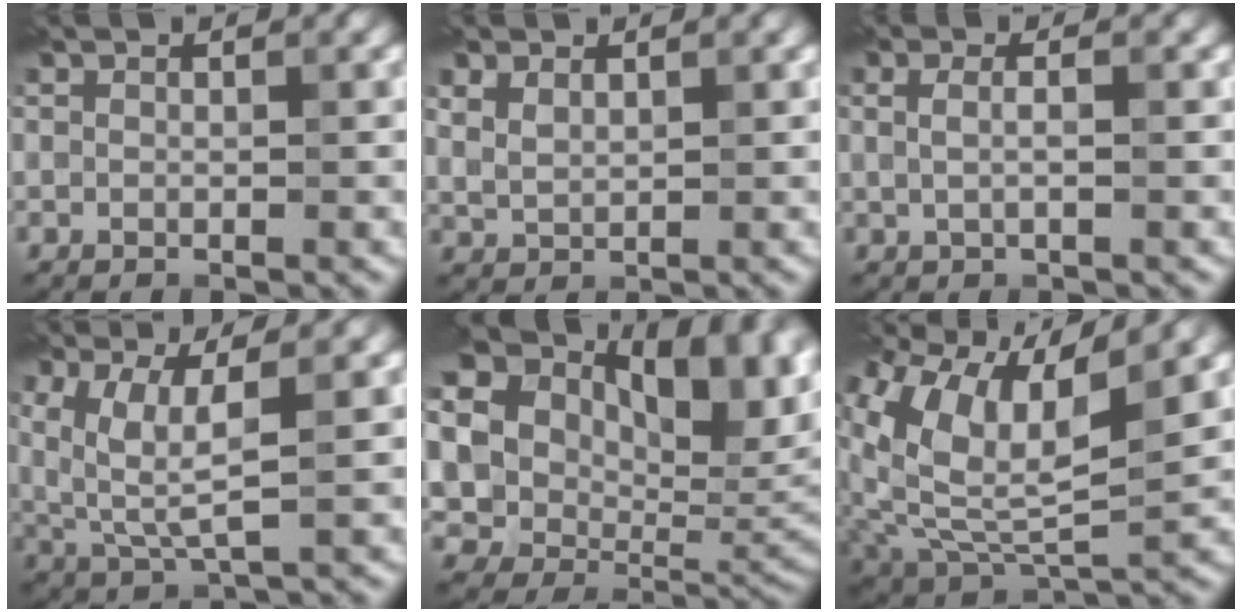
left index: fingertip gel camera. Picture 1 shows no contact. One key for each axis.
{"total": 1.6, "fx": 0.9, "fy": 0.9, "fz": 1.0, "tx": -0.028, "ty": 0.001, "tz": 0.025}
{"total": 2.1, "fx": 0.6, "fy": 0.8, "fz": 1.9, "tx": -0.031, "ty": 0.010, "tz": -0.003}
{"total": 4.4, "fx": 1.0, "fy": 0.9, "fz": 4.2, "tx": -0.098, "ty": -0.006, "tz": 0.029}
{"total": 22.0, "fx": 8.5, "fy": 14.8, "fz": 13.9, "tx": -0.289, "ty": 0.037, "tz": 0.172}
{"total": 10.0, "fx": 4.2, "fy": 4.0, "fz": 8.1, "tx": -0.185, "ty": 0.012, "tz": 0.081}